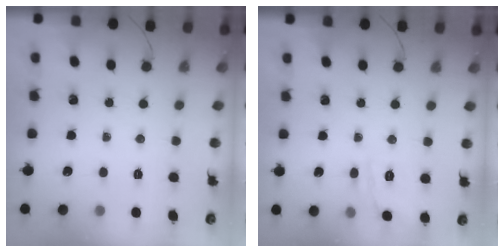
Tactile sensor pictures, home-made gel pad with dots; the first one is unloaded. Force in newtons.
{"total": 9.9, "press": 9.7, "slide": 1.6}